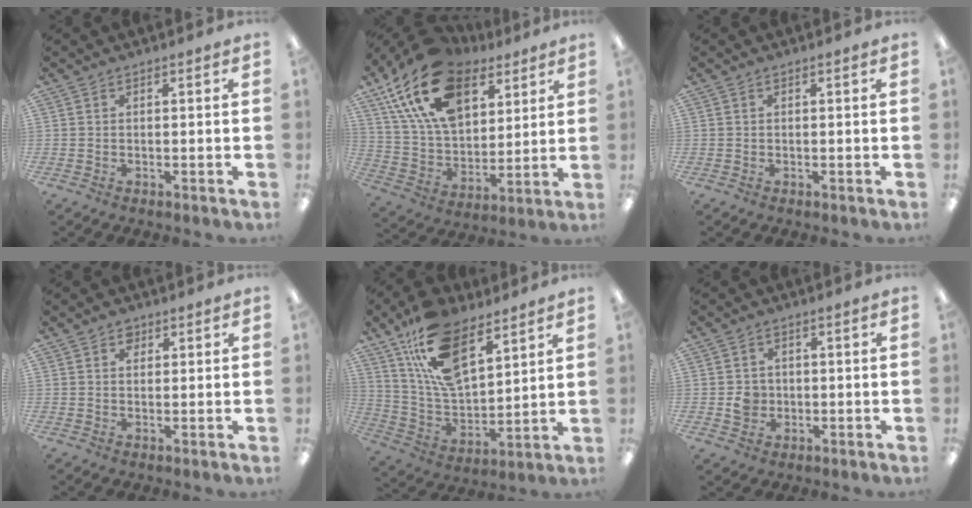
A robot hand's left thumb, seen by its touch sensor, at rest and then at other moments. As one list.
[{"total": 21.7, "force": [12.5, 12.7, 12.4], "torque": [-0.246, -0.054, 0.225]}, {"total": 0.0}, {"total": 2.4, "force": [1.4, 1.7, 1.0], "torque": [-0.007, -0.003, 0.022]}, {"total": 18.0, "force": [11.0, 9.0, 11.1], "torque": [-0.220, -0.046, 0.202]}, {"total": 4.1, "force": [-0.3, 3.7, 1.7], "torque": [-0.016, 0.002, -0.008]}]